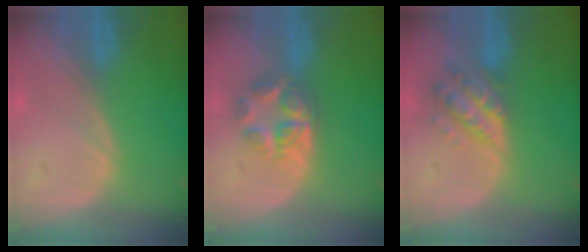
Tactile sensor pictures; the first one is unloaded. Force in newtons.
{"total": 5.6, "press": 5.3, "slide": 2.0}
{"total": 6.4, "press": 5.7, "slide": 2.9}